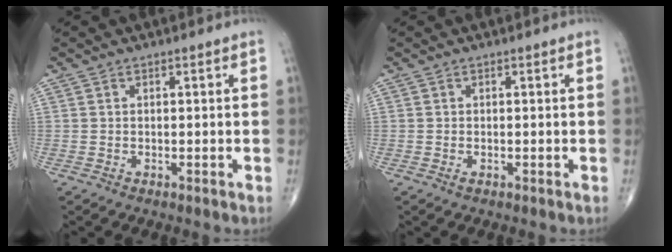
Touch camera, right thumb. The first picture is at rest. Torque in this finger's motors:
{"motor_torque": [-0.12, 0.02, 0.06, 0.11, 0.01]}